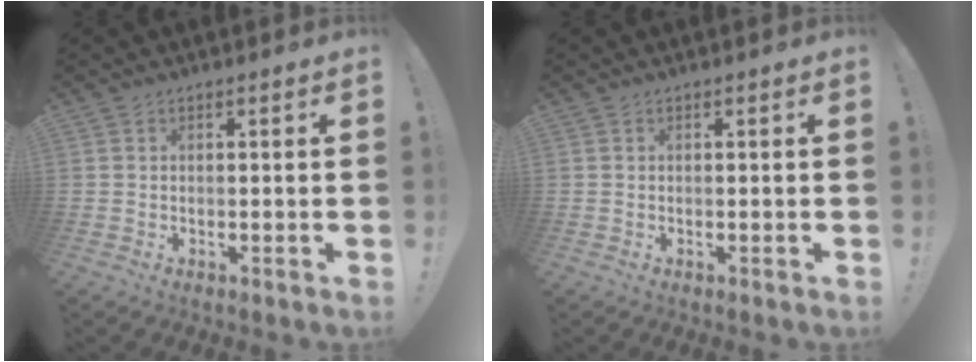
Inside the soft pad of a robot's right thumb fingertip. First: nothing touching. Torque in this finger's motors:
{"motor_torque": [0.00, 0.00, 0.00, 0.00, 0.00]}